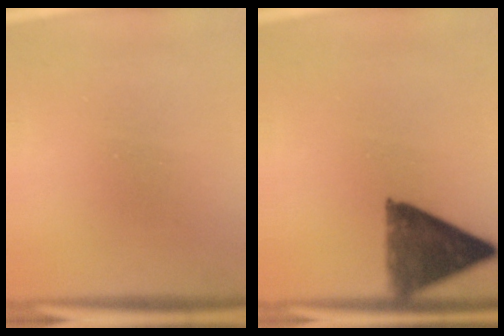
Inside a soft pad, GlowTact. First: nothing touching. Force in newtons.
{"total": 7.8}